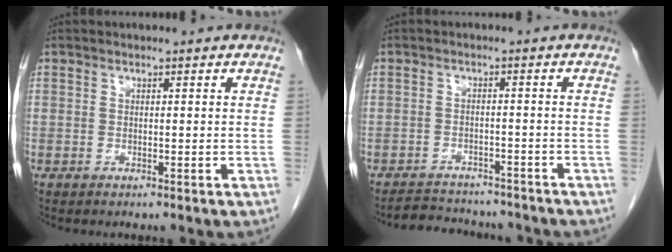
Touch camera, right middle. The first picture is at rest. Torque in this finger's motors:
{"motor_torque": [0.21, -0.17, -0.06, 0.01]}